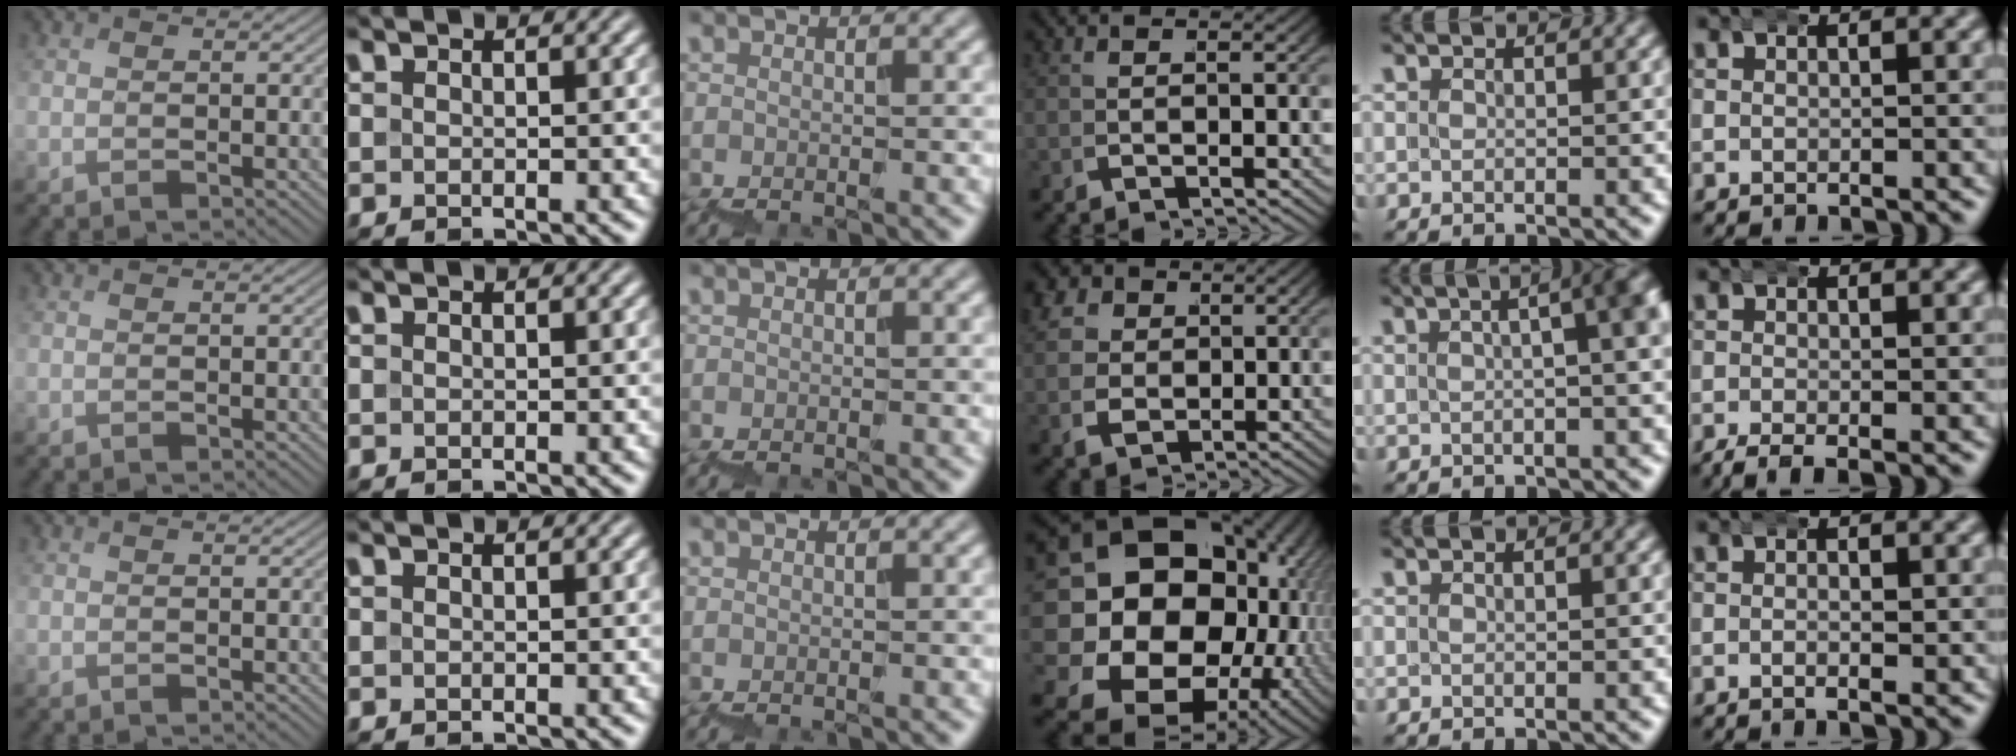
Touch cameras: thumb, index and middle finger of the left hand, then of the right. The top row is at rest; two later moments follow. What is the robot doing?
{"motion": "wrap", "object": "bubble wrap"}